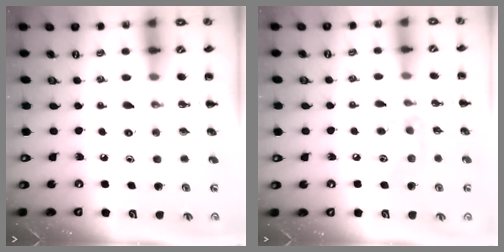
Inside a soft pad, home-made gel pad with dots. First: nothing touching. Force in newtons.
{"total": 7.5, "press": 7.5, "slide": 0.5}